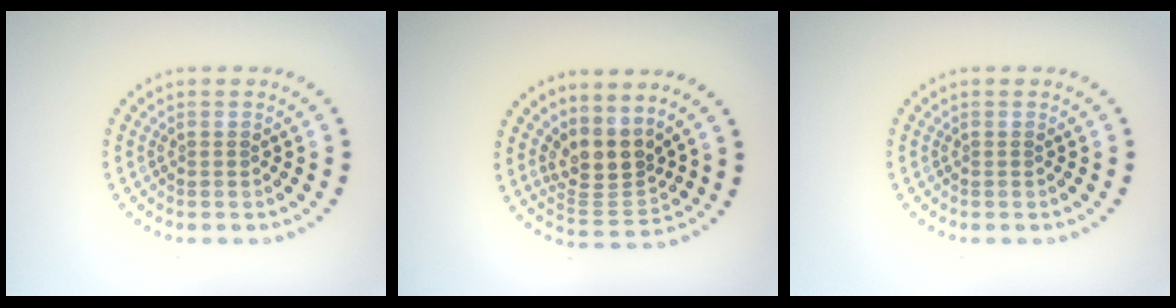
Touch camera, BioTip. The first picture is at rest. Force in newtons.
{"total": 3.7, "press": 2.7, "slide": 2.5}
{"total": 0.0}